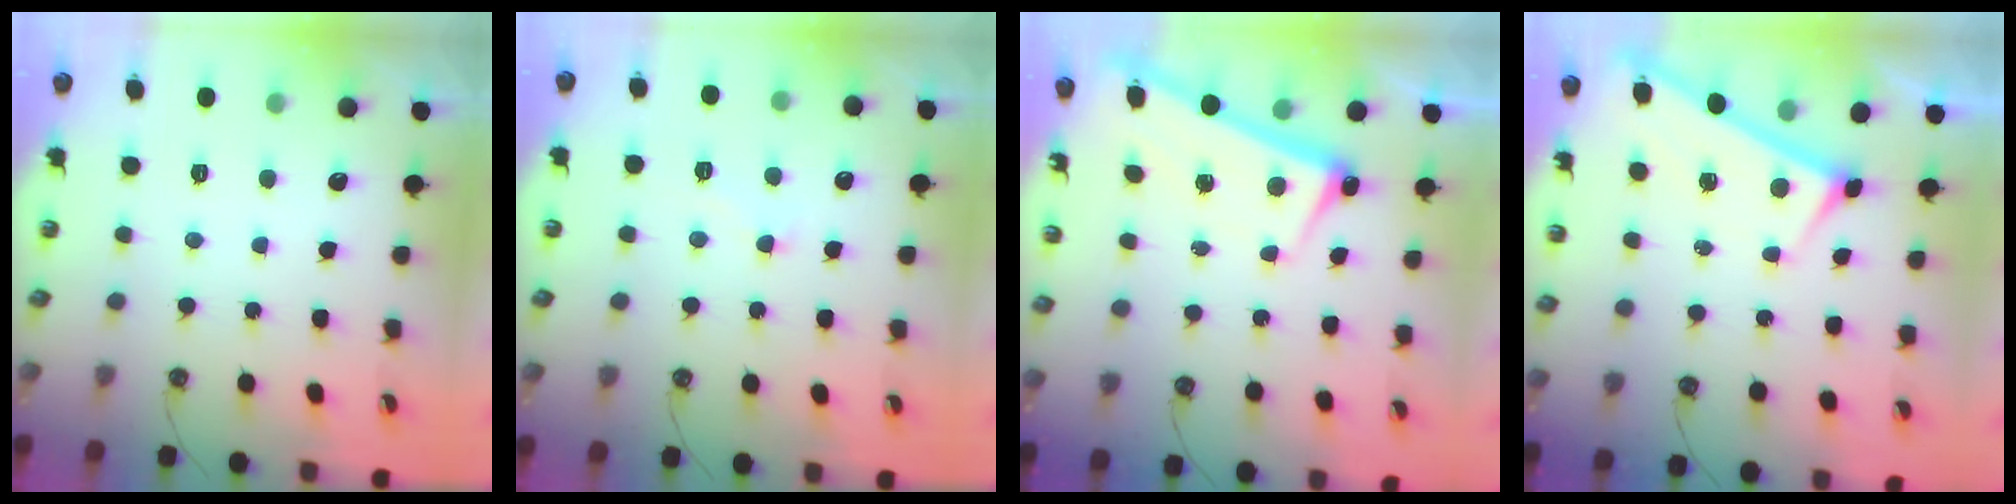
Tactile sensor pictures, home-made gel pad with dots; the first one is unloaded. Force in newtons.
{"total": 2.6, "press": 2.6, "slide": 0.5}
{"total": 2.7, "press": 2.6, "slide": 0.5}
{"total": 2.9, "press": 2.9, "slide": 0.3}